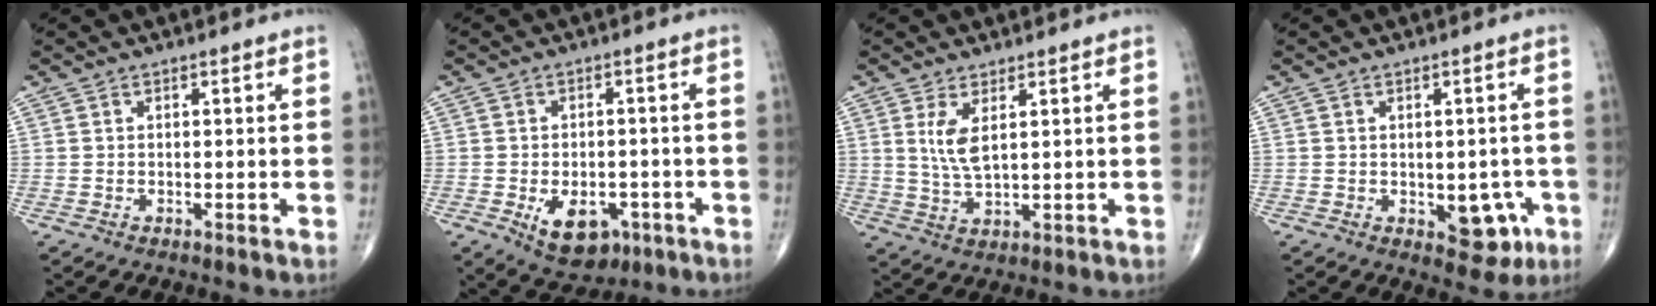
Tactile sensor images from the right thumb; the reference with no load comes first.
{"total": 8.9, "force": [-3.5, 5.6, 5.9], "torque": [-0.066, 0.010, -0.041]}
{"total": 5.0, "force": [1.7, 1.7, 4.3], "torque": [-0.091, -0.016, 0.043]}
{"total": 6.7, "force": [-1.9, 4.0, 5.1], "torque": [-0.025, 0.007, -0.014]}